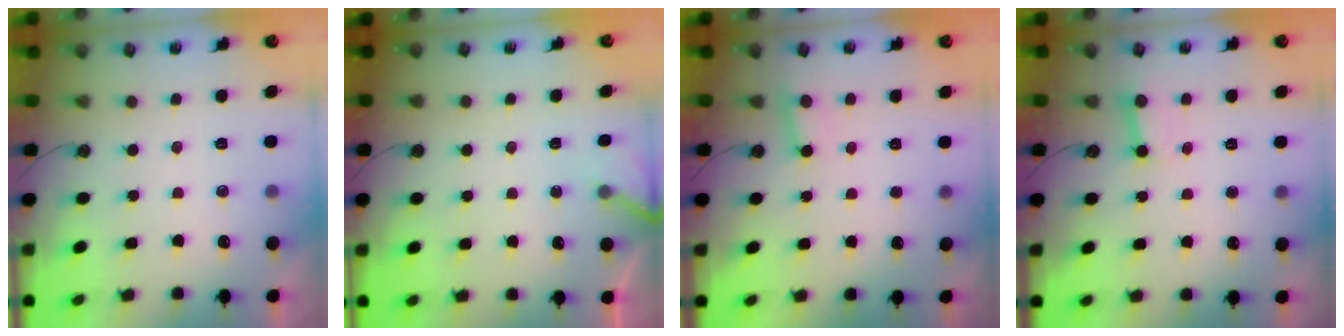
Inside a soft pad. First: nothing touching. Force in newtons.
{"total": 5.4, "press": 5.4, "slide": 0.5}
{"total": 3.1, "press": 3.1, "slide": 0.4}
{"total": 3.4, "press": 3.3, "slide": 0.4}